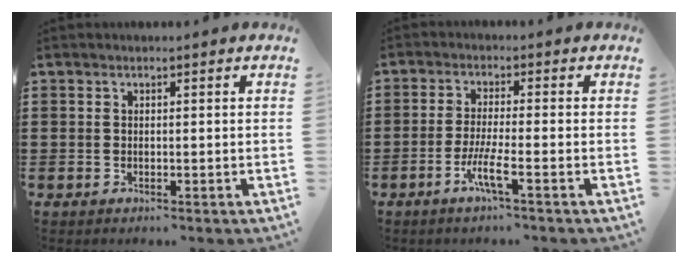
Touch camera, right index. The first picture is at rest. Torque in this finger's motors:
{"motor_torque": [-0.34, 0.48, 0.14, 0.10]}